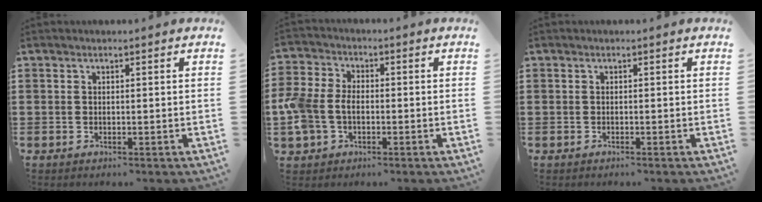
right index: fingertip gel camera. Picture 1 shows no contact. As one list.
[{"total": 5.8, "force": [-1.2, 4.3, 3.7], "torque": [-0.107, -0.001, -0.031]}, {"total": 0.0}]